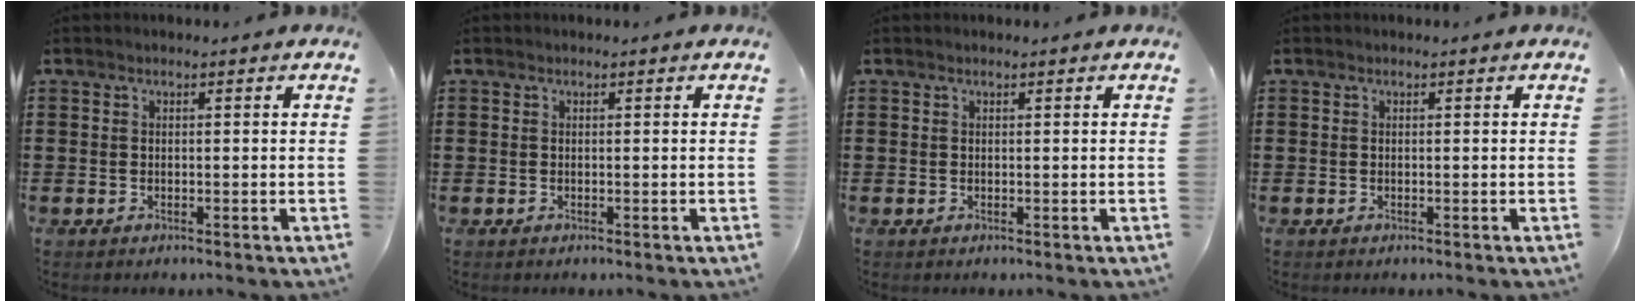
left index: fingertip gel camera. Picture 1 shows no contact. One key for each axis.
{"total": 0.0}
{"total": 0.0}
{"total": 0.0}